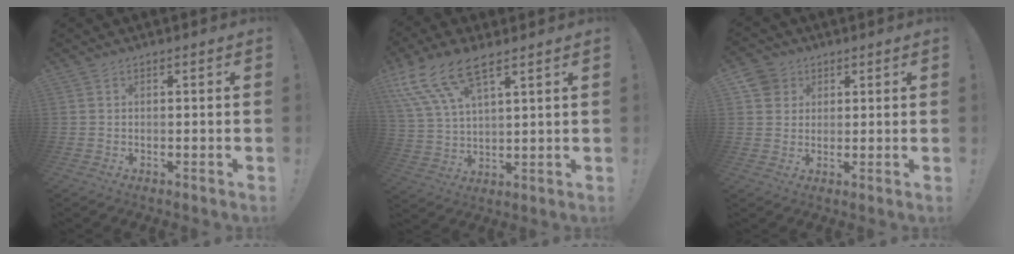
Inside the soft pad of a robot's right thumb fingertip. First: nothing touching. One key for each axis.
{"total": 13.4, "fx": 9.1, "fy": 4.9, "fz": 8.6, "tx": -0.191, "ty": -0.034, "tz": 0.168}
{"total": 5.6, "fx": 2.6, "fy": 4.9, "fz": 1.1, "tx": -0.021, "ty": -0.008, "tz": 0.051}